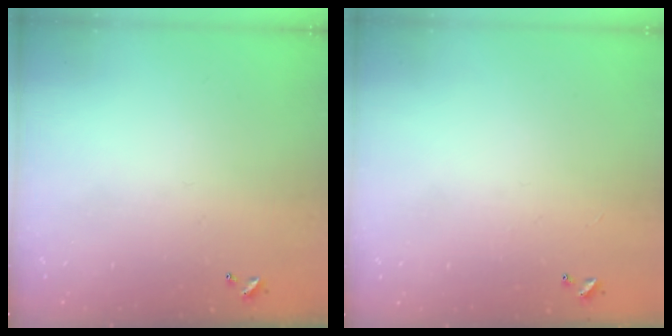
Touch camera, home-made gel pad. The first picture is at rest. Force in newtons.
{"total": 1.0, "press": 0.9, "slide": 0.5}